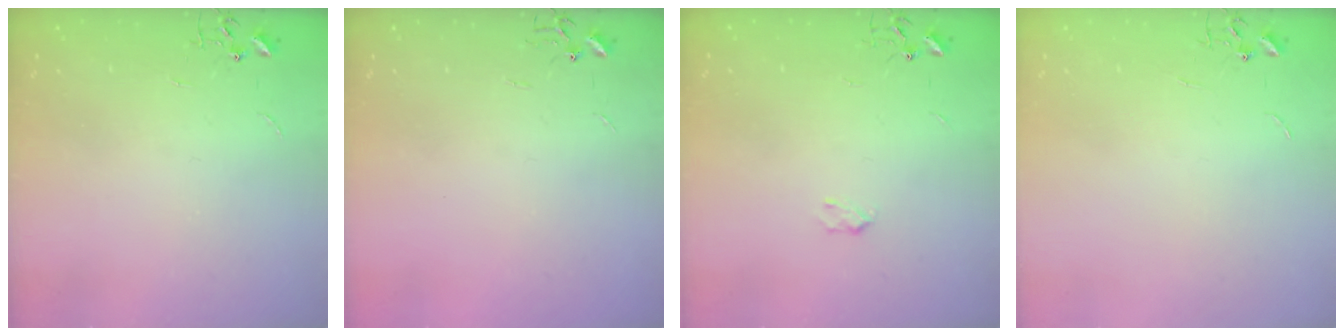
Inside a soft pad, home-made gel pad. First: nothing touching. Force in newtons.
{"total": 0.0}
{"total": 2.8, "press": 2.8, "slide": 0.5}
{"total": 0.0}